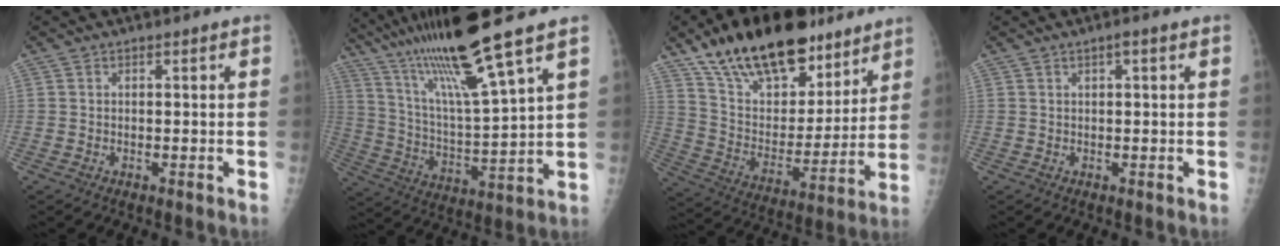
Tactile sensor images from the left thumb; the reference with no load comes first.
{"total": 18.4, "force": [13.1, 0.1, 12.9], "torque": [-0.222, -0.057, 0.242]}
{"total": 26.5, "force": [18.2, 12.4, 14.8], "torque": [-0.211, -0.053, 0.304]}
{"total": 0.9, "force": [0.5, 0.4, 0.7], "torque": [-0.007, 0.002, 0.004]}